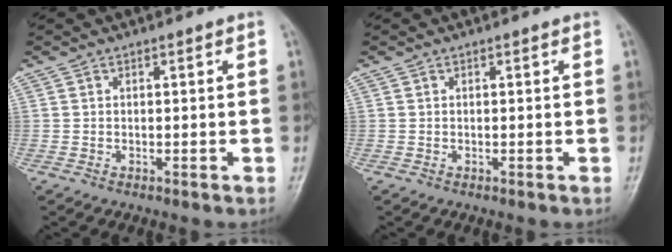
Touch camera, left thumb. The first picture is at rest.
{"total": 0.0}